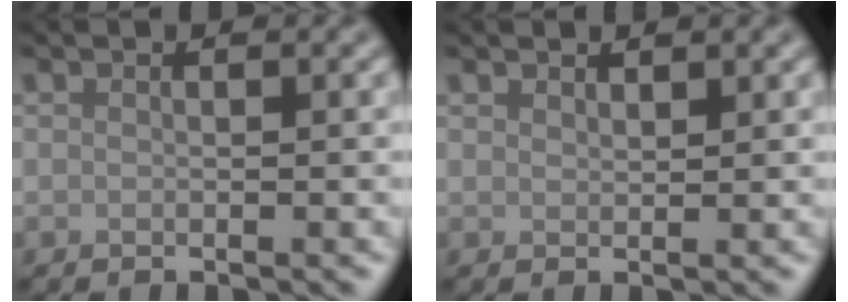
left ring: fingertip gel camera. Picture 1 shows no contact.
{"total": 1.0, "force": [1.0, 0.1, 0.1], "torque": [0.000, 0.000, 0.018]}